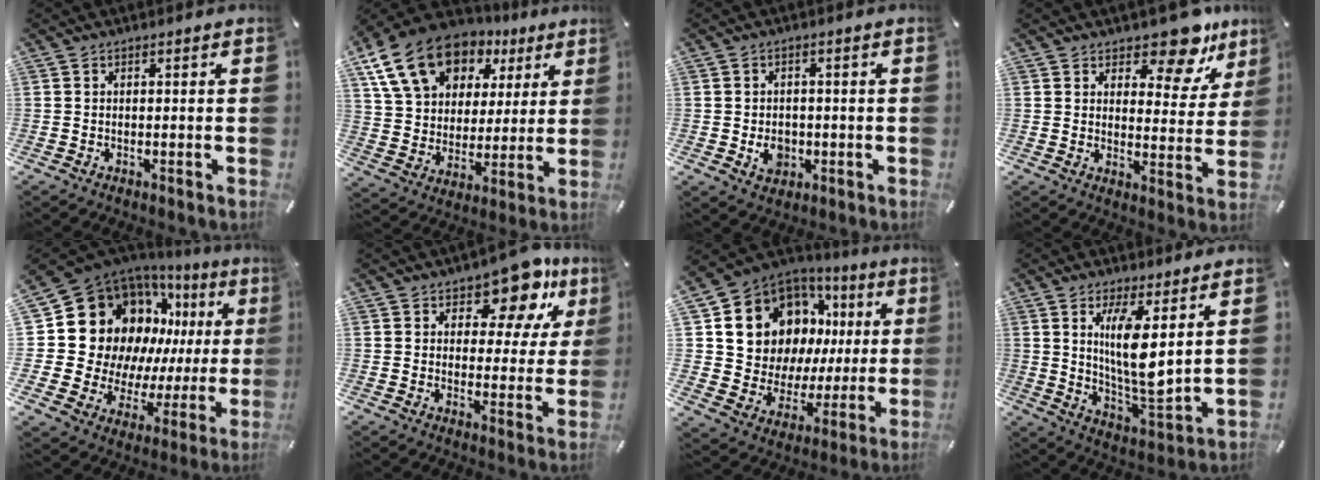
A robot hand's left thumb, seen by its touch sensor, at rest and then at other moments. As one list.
[{"total": 18.2, "force": [9.7, 12.8, 8.7], "torque": [-0.175, -0.030, 0.179]}, {"total": 5.1, "force": [-1.1, 4.2, 2.7], "torque": [-0.036, -0.001, -0.019]}, {"total": 11.9, "force": [9.1, 5.1, 5.8], "torque": [-0.057, -0.074, 0.154]}, {"total": 21.0, "force": [8.1, 16.5, 10.3], "torque": [-0.170, -0.076, 0.179]}, {"total": 12.6, "force": [9.2, 5.7, 6.4], "torque": [-0.087, -0.064, 0.160]}, {"total": 14.3, "force": [7.3, 10.6, 6.2], "torque": [-0.124, -0.062, 0.146]}, {"total": 11.7, "force": [4.3, 3.4, 10.4], "torque": [-0.205, -0.039, 0.068]}]